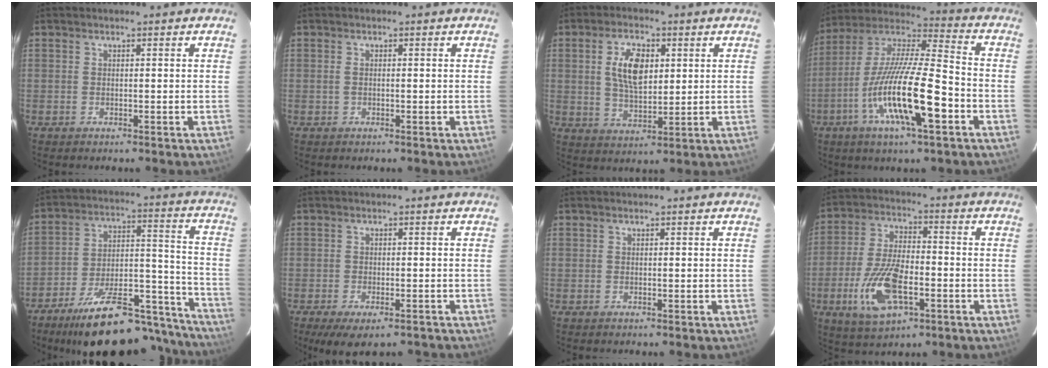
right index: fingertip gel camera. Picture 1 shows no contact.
{"total": 1.0, "force": [-0.1, 0.6, 0.8], "torque": [-0.020, 0.000, -0.003]}
{"total": 8.6, "force": [2.2, 4.3, 7.2], "torque": [-0.136, 0.009, 0.044]}
{"total": 19.9, "force": [-7.6, 3.7, 18.0], "torque": [-0.341, -0.024, -0.146]}
{"total": 30.0, "force": [-24.8, 9.4, 14.2], "torque": [-0.209, 0.026, -0.342]}
{"total": 10.0, "force": [-7.5, 3.4, 5.7], "torque": [-0.116, -0.033, -0.111]}
{"total": 0.0}
{"total": 14.6, "force": [-5.1, 6.6, 12.0], "torque": [-0.255, -0.010, -0.091]}